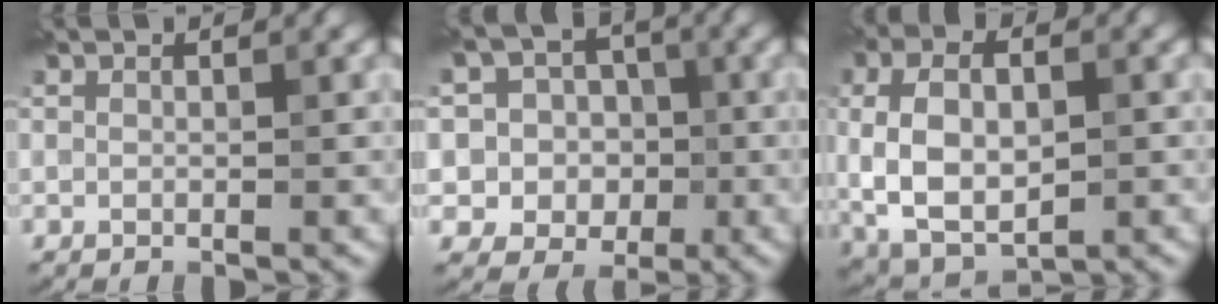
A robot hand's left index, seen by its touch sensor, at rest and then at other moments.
{"total": 6.3, "force": [0.0, 6.1, 1.8], "torque": [-0.027, 0.022, -0.033]}
{"total": 8.8, "force": [-0.4, 5.2, 7.1], "torque": [-0.155, -0.006, 0.006]}